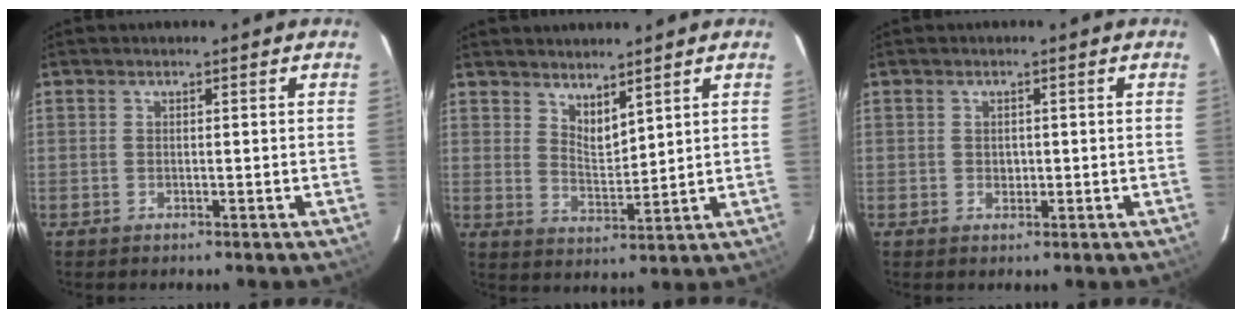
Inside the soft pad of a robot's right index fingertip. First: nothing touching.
{"total": 4.9, "force": [4.1, 1.6, 2.3], "torque": [-0.035, -0.009, 0.074]}
{"total": 1.2, "force": [0.1, 1.2, 0.4], "torque": [-0.002, 0.001, 0.002]}